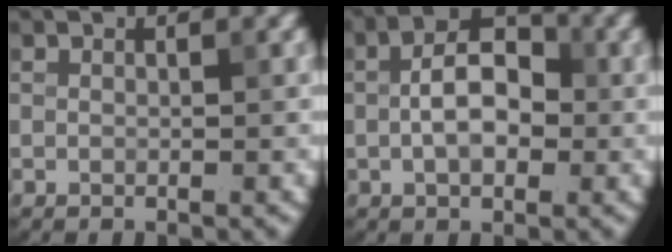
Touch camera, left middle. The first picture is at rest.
{"total": 4.8, "force": [-0.4, 2.8, 3.9], "torque": [-0.067, 0.009, -0.010]}